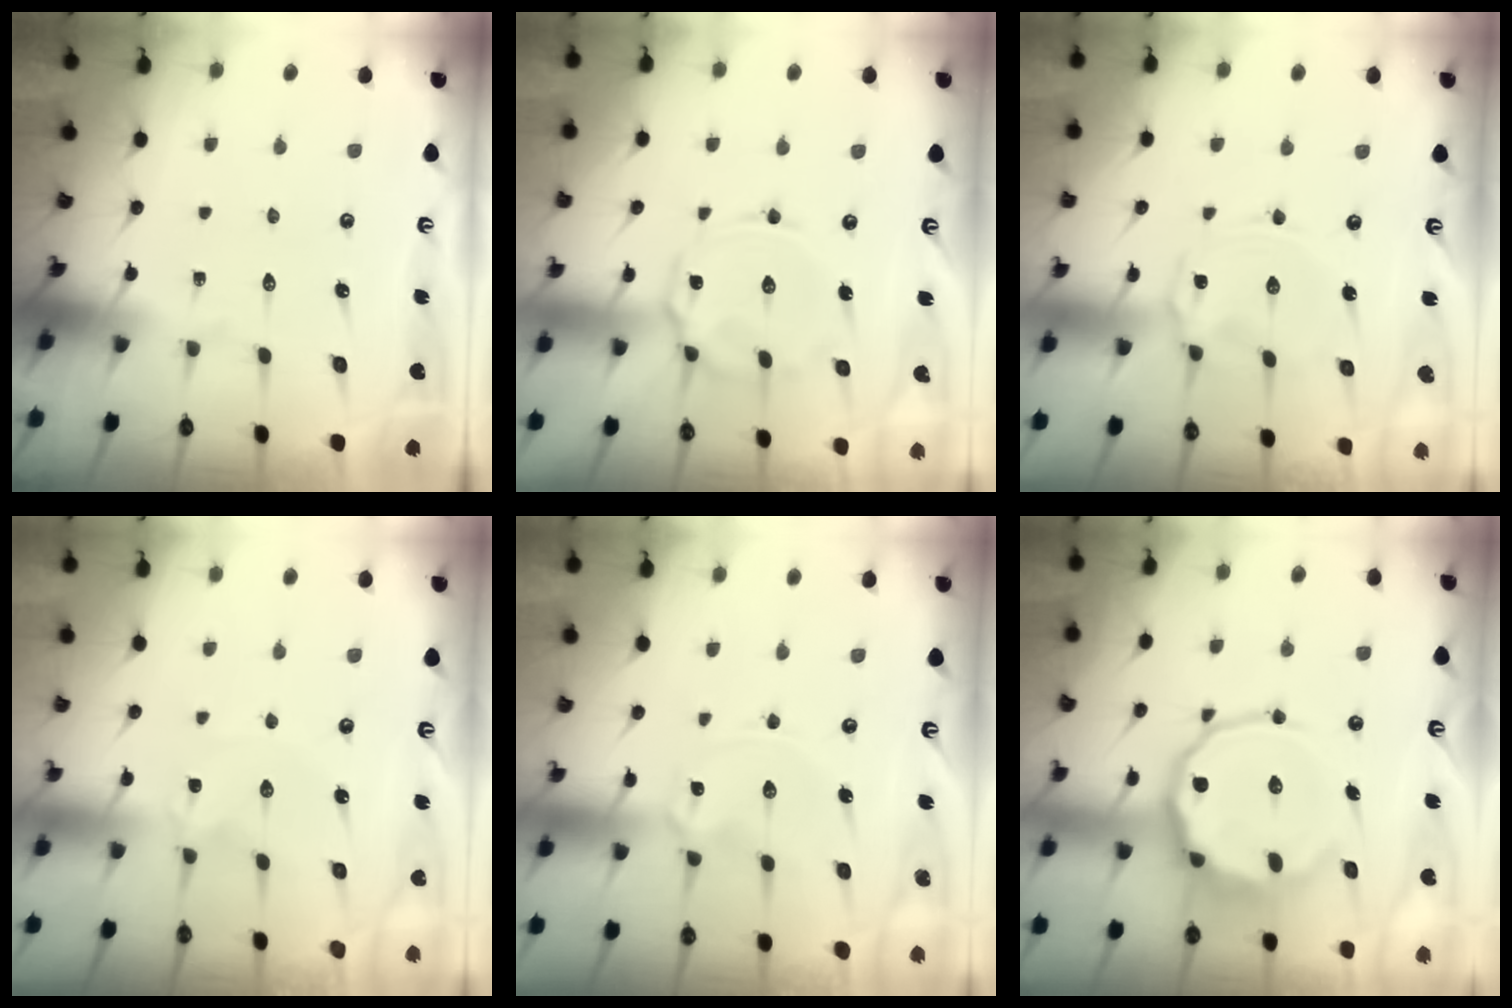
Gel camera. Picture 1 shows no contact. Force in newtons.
{"total": 8.3, "press": 8.3, "slide": 0.4}
{"total": 2.0, "press": 2.0, "slide": 0.5}
{"total": 0.0}
{"total": 1.5, "press": 1.5, "slide": 0.0}
{"total": 14.2, "press": 14.0, "slide": 2.5}